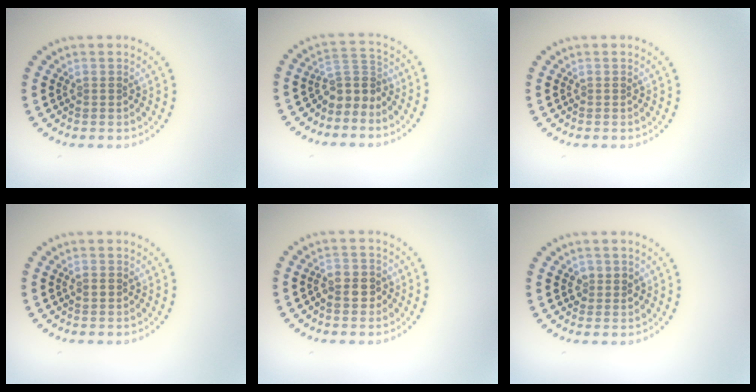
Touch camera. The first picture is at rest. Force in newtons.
{"total": 2.9, "press": 1.9, "slide": 2.1}
{"total": 0.0}
{"total": 1.1, "press": 1.1, "slide": 0.1}
{"total": 2.6, "press": 2.5, "slide": 0.7}
{"total": 1.3, "press": 1.3, "slide": 0.3}